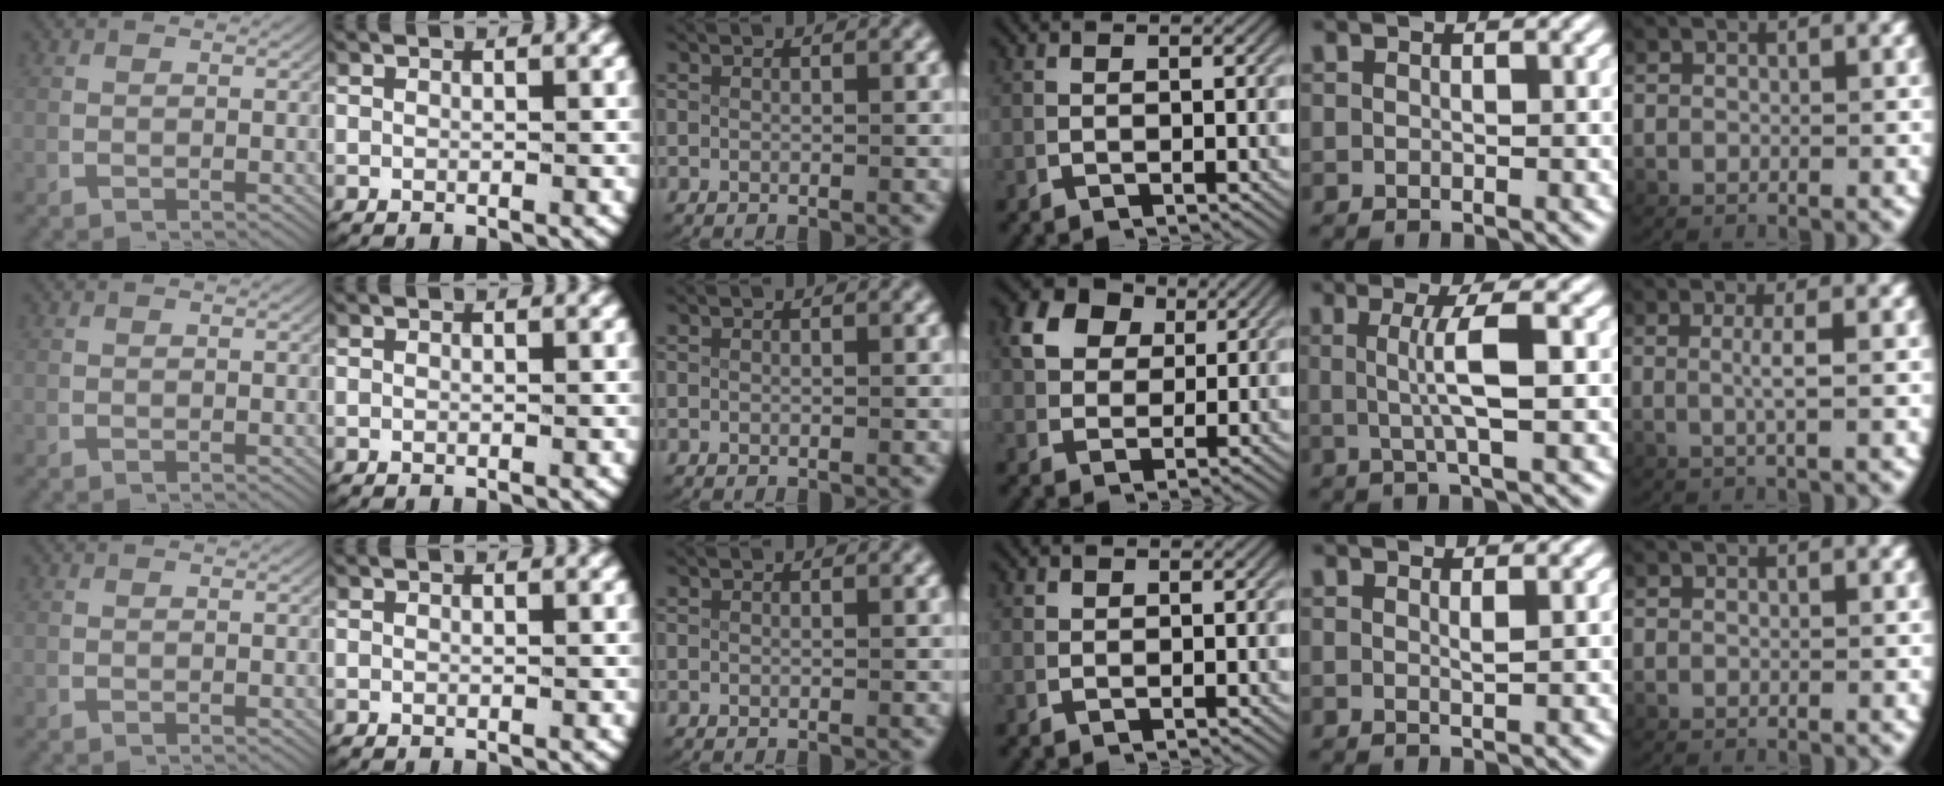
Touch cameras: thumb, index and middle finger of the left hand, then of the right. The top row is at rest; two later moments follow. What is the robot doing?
{"motion": "lift_and_place", "object": "card"}